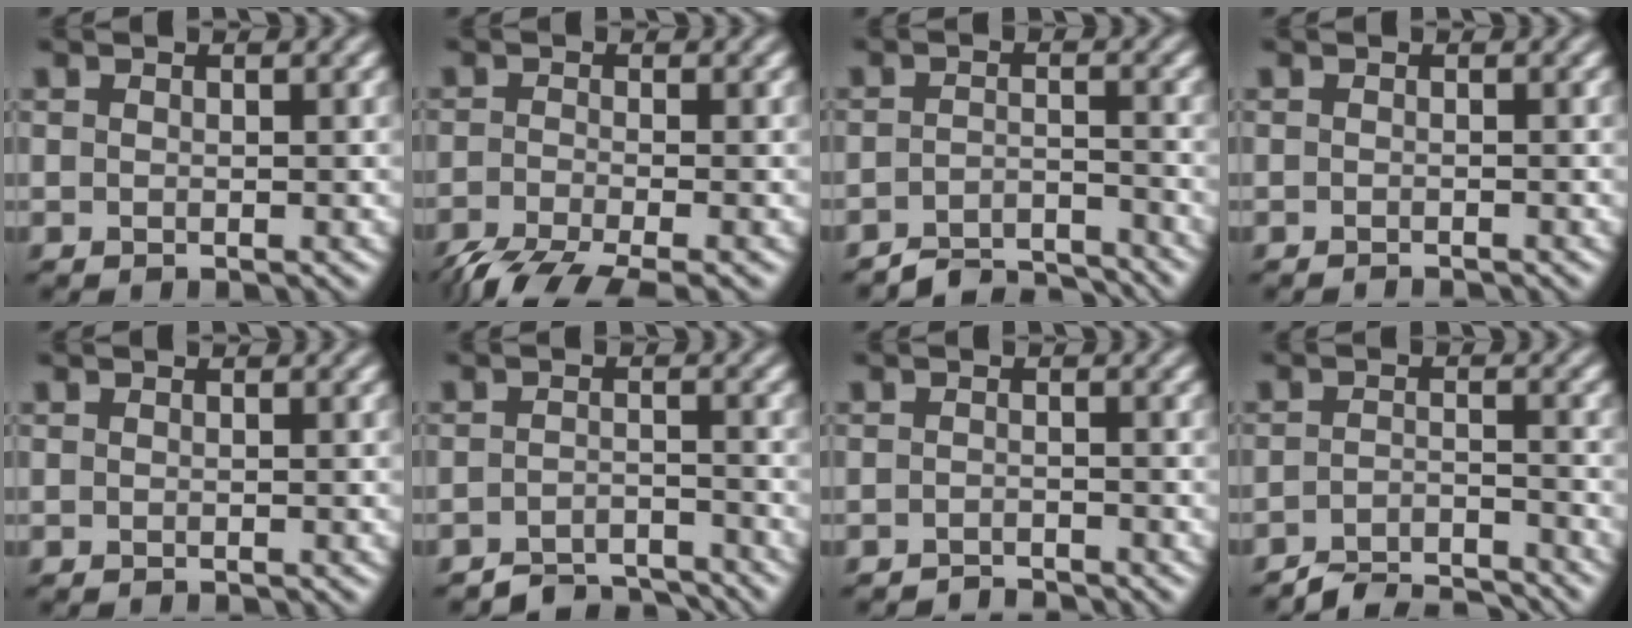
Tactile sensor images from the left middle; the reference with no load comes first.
{"total": 6.1, "force": [-4.5, 1.3, 3.8], "torque": [-0.069, -0.017, -0.090]}
{"total": 4.7, "force": [-4.5, 0.8, 1.2], "torque": [-0.020, 0.001, -0.077]}
{"total": 1.2, "force": [-1.2, 0.0, 0.1], "torque": [0.001, -0.002, -0.019]}
{"total": 0.0}
{"total": 4.1, "force": [-4.0, 0.8, 0.8], "torque": [-0.011, 0.000, -0.068]}
{"total": 1.8, "force": [-1.8, 0.1, 0.1], "torque": [0.002, 0.007, -0.032]}
{"total": 4.7, "force": [-4.5, 0.7, 1.2], "torque": [-0.024, 0.000, -0.079]}